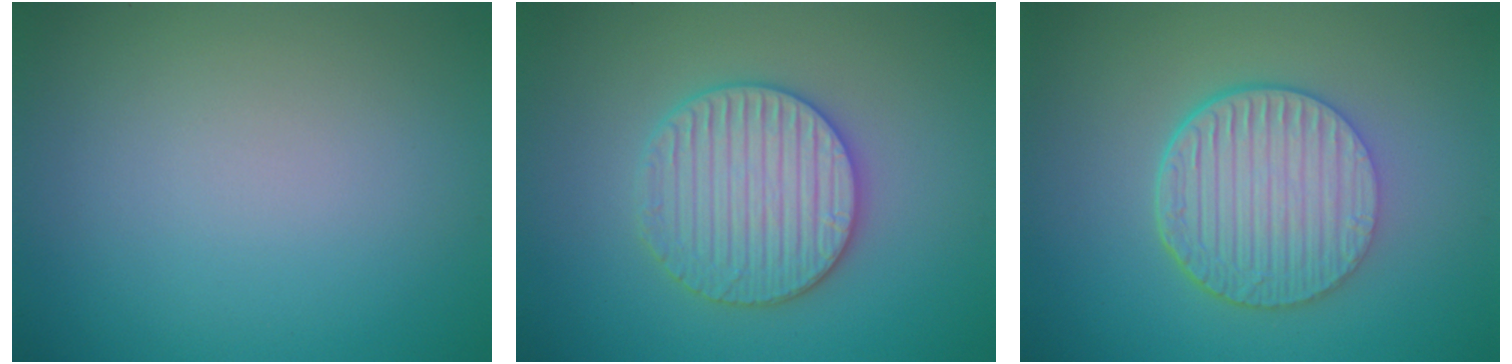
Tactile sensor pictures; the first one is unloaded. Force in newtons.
{"total": 4.4, "press": 4.3, "slide": 0.9}
{"total": 6.7, "press": 4.6, "slide": 4.8}